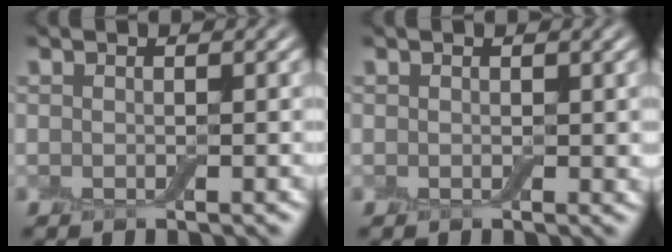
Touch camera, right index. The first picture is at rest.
{"total": 0.7, "force": [0.3, 0.5, 0.4], "torque": [-0.001, 0.000, 0.003]}